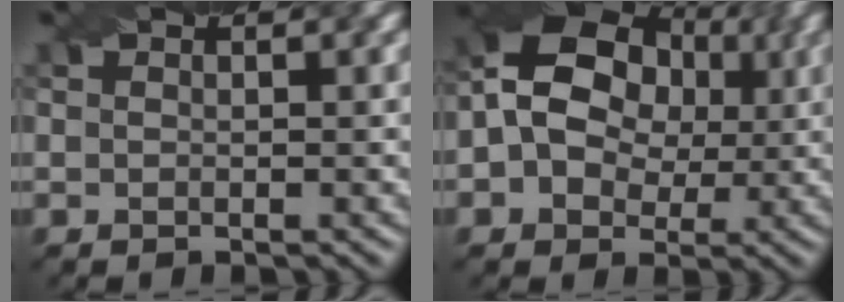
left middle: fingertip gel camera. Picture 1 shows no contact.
{"total": 12.4, "force": [2.5, 9.9, 7.1], "torque": [-0.148, 0.049, 0.023]}